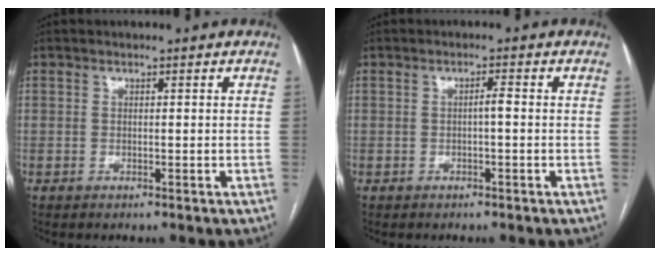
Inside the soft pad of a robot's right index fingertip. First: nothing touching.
{"total": 1.3, "force": [-0.2, 0.1, 1.3], "torque": [-0.020, 0.003, -0.004]}